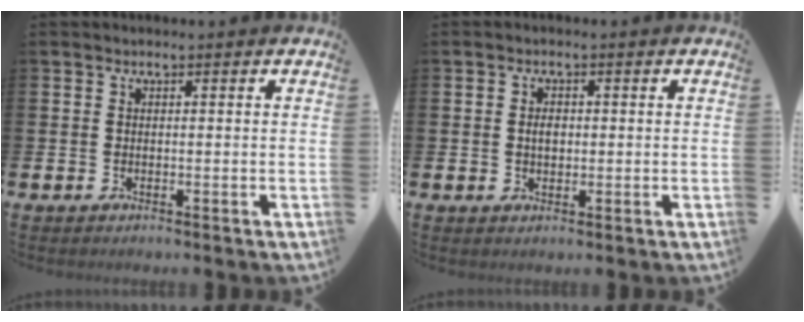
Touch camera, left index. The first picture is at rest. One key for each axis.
{"total": 1.9, "fx": 0.2, "fy": 1.3, "fz": 1.4, "tx": -0.009, "ty": 0.000, "tz": -0.002}